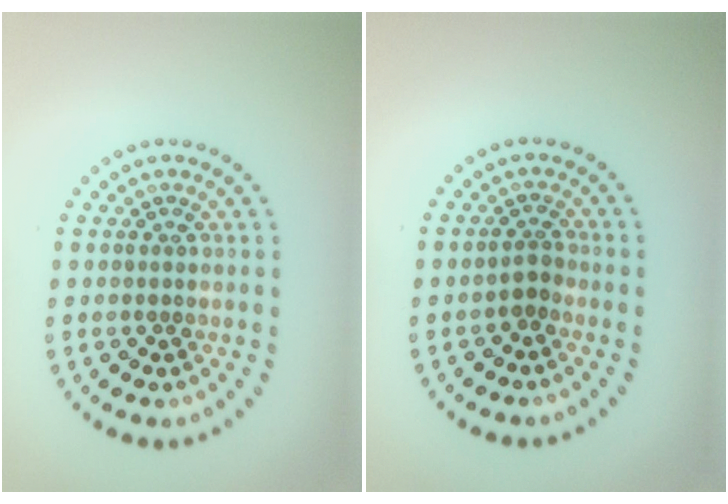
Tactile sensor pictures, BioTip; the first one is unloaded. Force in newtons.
{"total": 1.2, "press": 1.0, "slide": 0.8}